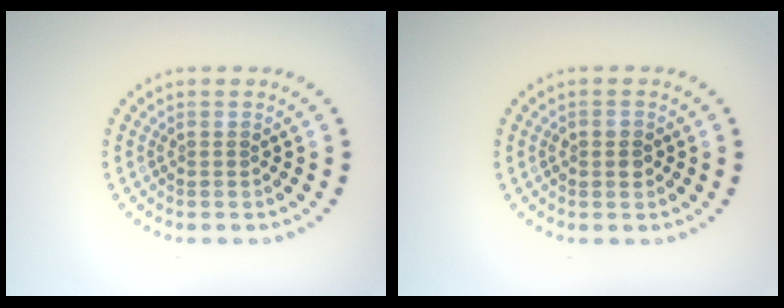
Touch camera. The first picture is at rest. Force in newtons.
{"total": 1.4, "press": 1.4, "slide": 0.3}